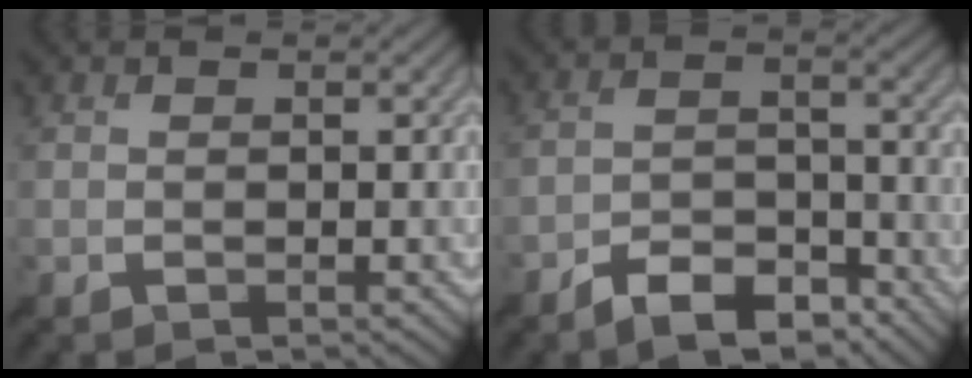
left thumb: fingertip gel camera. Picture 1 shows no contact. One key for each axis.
{"total": 6.9, "fx": -5.4, "fy": 2.7, "fz": 3.2, "tx": -0.053, "ty": -0.002, "tz": -0.102}